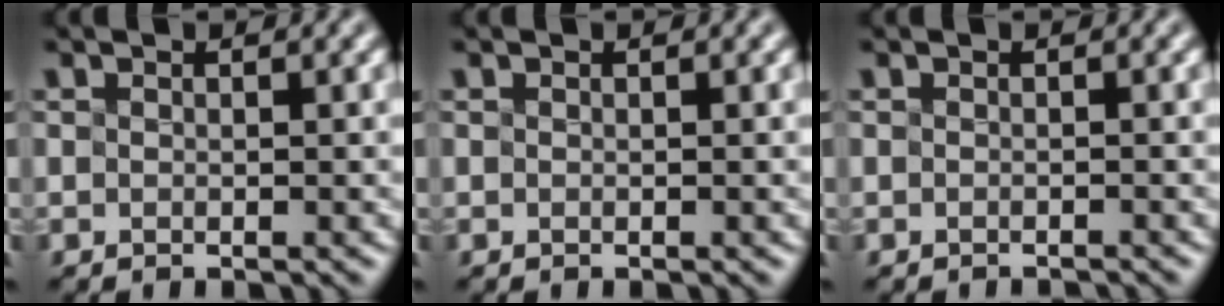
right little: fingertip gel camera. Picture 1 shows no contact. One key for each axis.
{"total": 0.0}
{"total": 1.2, "fx": -1.2, "fy": -0.1, "fz": 0.2, "tx": 0.006, "ty": -0.010, "tz": -0.018}